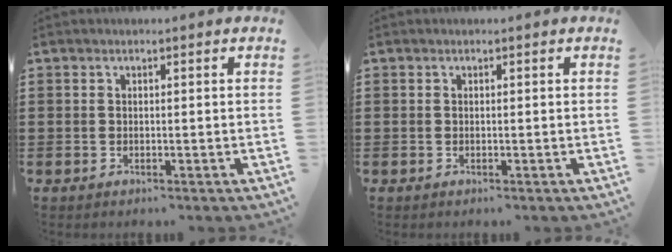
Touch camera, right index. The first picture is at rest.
{"total": 0.0}